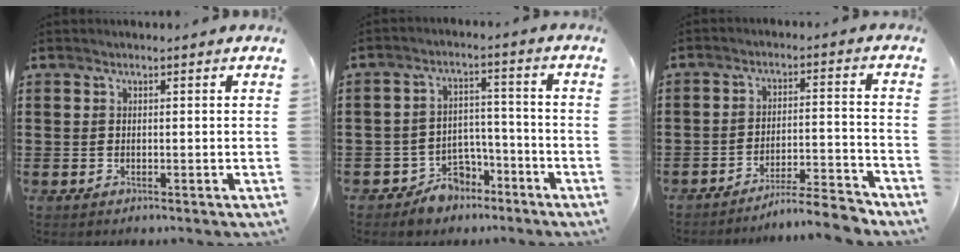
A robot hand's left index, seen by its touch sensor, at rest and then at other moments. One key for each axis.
{"total": 5.6, "fx": -4.7, "fy": 2.9, "fz": 1.0, "tx": -0.022, "ty": 0.019, "tz": -0.091}
{"total": 6.5, "fx": -6.2, "fy": -0.3, "fz": 2.0, "tx": -0.026, "ty": 0.000, "tz": -0.117}